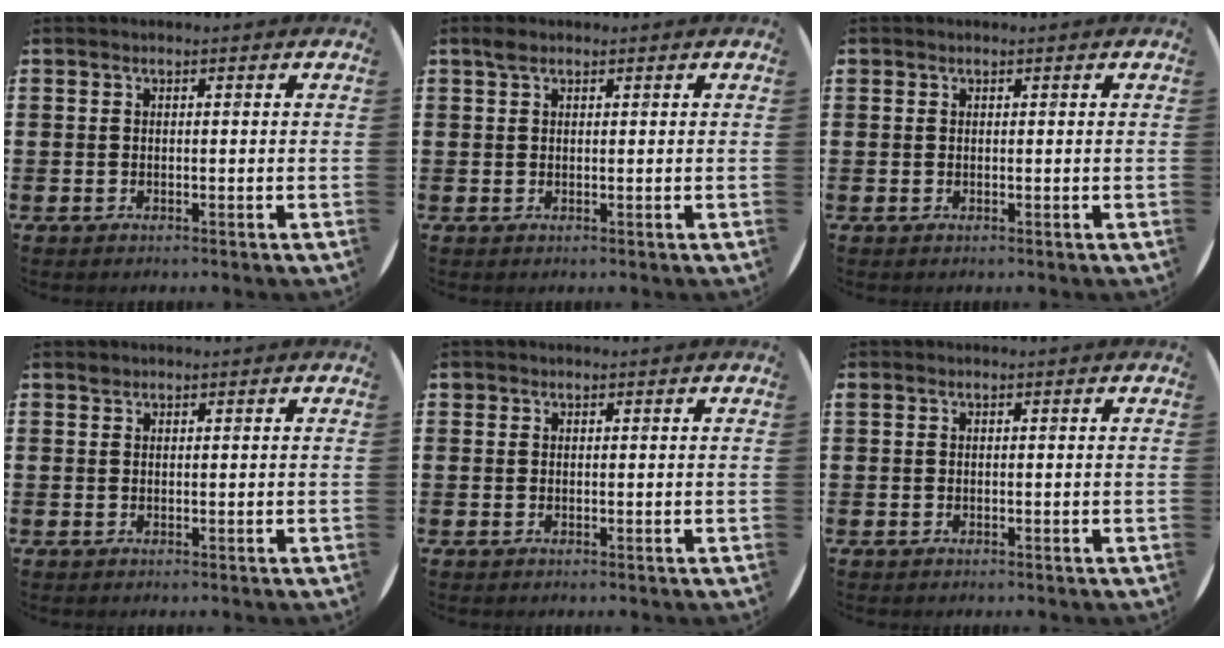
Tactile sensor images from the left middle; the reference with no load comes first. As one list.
[{"total": 1.2, "force": [0.9, 0.6, 0.5], "torque": [-0.005, 0.001, 0.015]}, {"total": 0.0}, {"total": 0.7, "force": [0.6, 0.3, 0.0], "torque": [0.007, -0.001, 0.010]}, {"total": 0.5, "force": [0.4, 0.3, -0.1], "torque": [0.001, 0.004, 0.008]}, {"total": 0.0}]